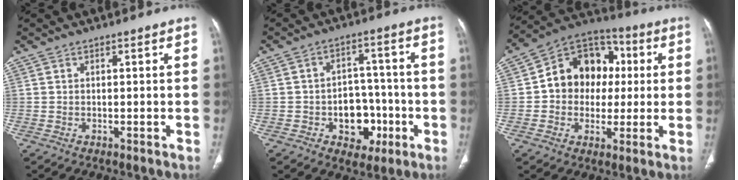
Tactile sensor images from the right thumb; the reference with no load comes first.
{"total": 9.5, "force": [-3.1, 7.1, 5.4], "torque": [-0.033, 0.037, -0.038]}
{"total": 15.0, "force": [1.3, 12.2, 8.6], "torque": [-0.082, 0.025, 0.012]}